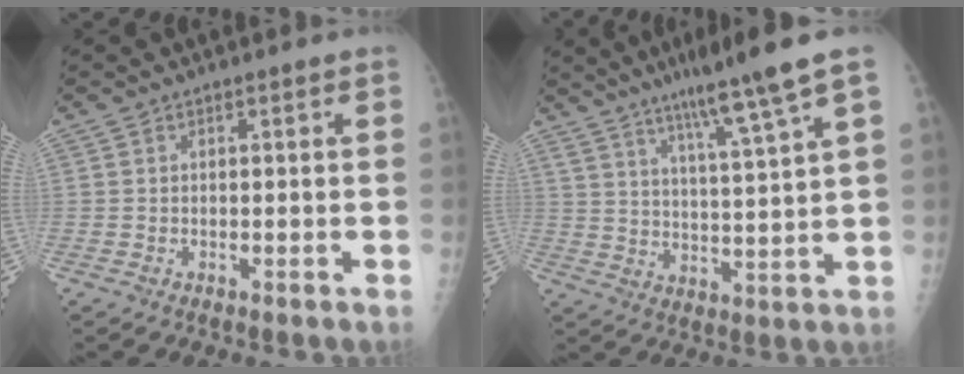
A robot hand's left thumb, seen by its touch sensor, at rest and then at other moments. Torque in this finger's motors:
{"motor_torque": [0.33, 0.45, 0.45, -0.85, 0.09]}